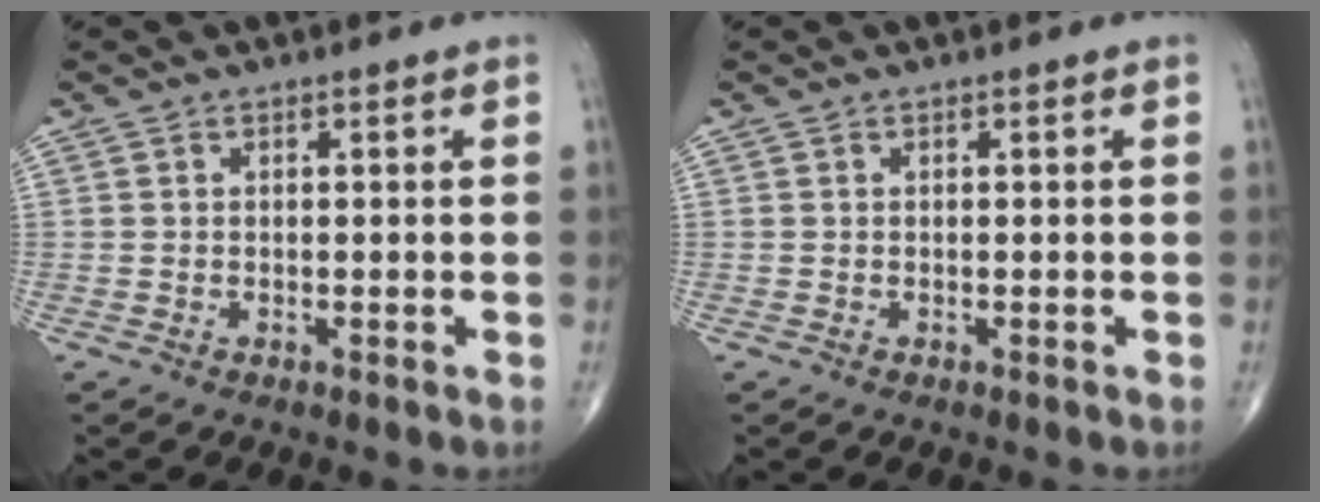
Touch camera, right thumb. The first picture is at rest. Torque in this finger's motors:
{"motor_torque": [-0.08, 0.31, -0.01, 0.01, 0.01]}